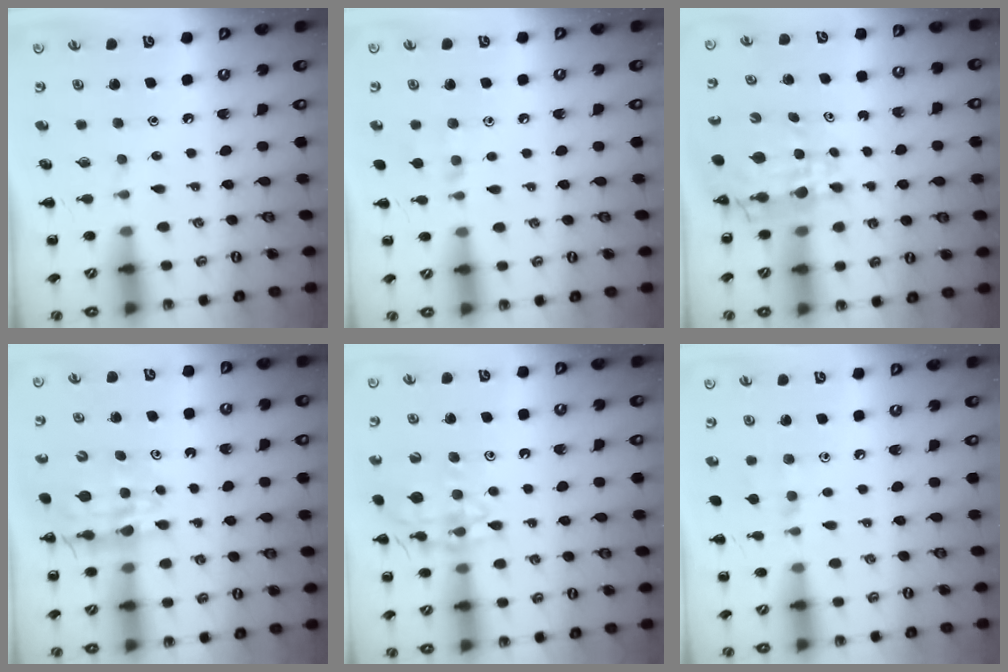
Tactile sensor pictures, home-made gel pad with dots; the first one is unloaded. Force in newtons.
{"total": 6.2, "press": 6.0, "slide": 1.8}
{"total": 9.0, "press": 8.5, "slide": 3.2}
{"total": 10.7, "press": 10.2, "slide": 3.4}
{"total": 15.6, "press": 15.5, "slide": 2.2}
{"total": 6.5, "press": 6.2, "slide": 1.8}